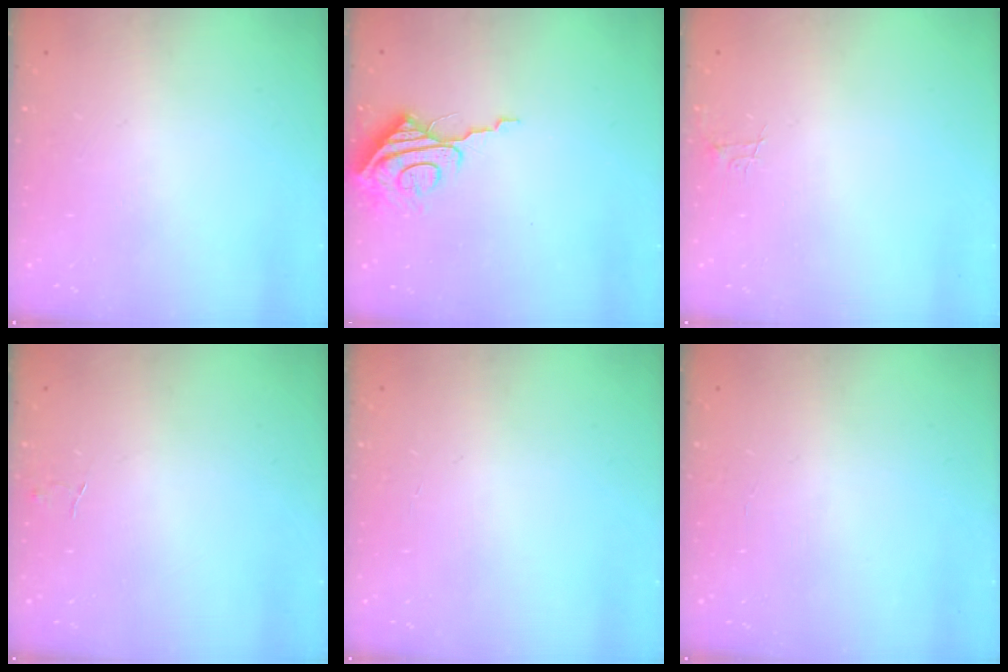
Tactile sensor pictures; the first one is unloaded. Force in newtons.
{"total": 8.7, "press": 8.7, "slide": 0.4}
{"total": 3.8, "press": 3.8, "slide": 0.4}
{"total": 4.0, "press": 4.0, "slide": 0.3}
{"total": 2.4, "press": 2.4, "slide": 0.2}
{"total": 1.8, "press": 1.8, "slide": 0.1}